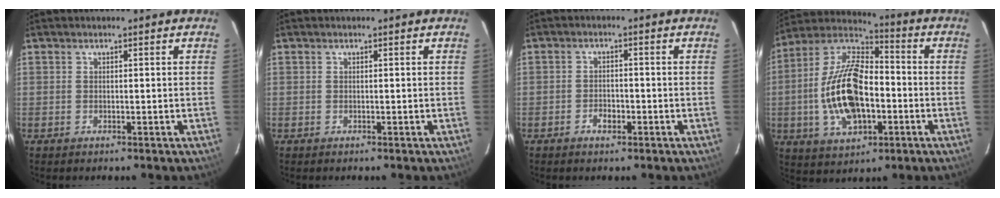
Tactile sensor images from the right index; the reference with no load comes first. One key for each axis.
{"total": 0.0}
{"total": 2.6, "fx": -1.5, "fy": 1.5, "fz": 1.5, "tx": -0.031, "ty": 0.001, "tz": -0.027}
{"total": 18.7, "fx": -3.7, "fy": 9.9, "fz": 15.3, "tx": -0.313, "ty": 0.011, "tz": -0.062}